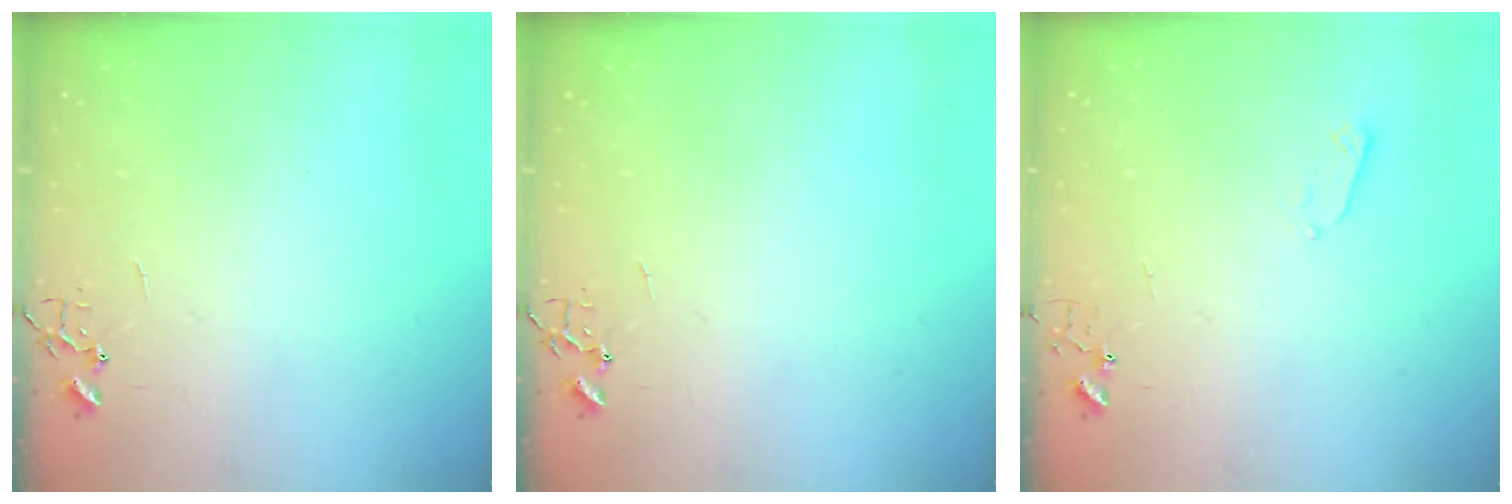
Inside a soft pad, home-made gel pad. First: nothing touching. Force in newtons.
{"total": 0.0}
{"total": 3.3, "press": 3.2, "slide": 0.6}